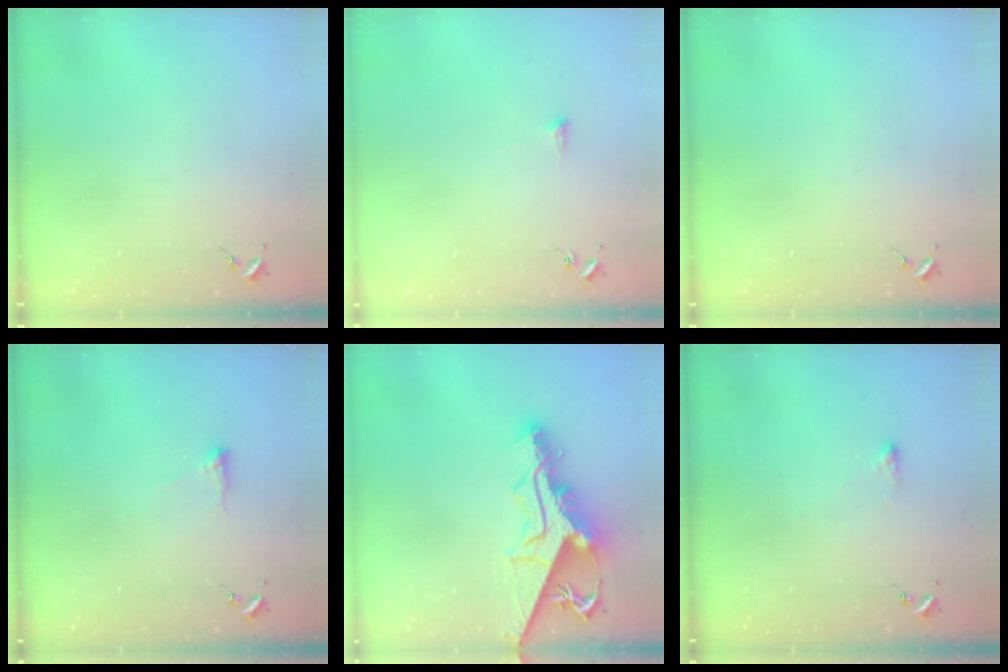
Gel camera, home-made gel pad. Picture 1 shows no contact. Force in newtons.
{"total": 2.9, "press": 2.9, "slide": 0.5}
{"total": 0.0}
{"total": 4.2, "press": 4.2, "slide": 0.7}
{"total": 15.3, "press": 15.3, "slide": 1.3}
{"total": 2.4, "press": 2.4, "slide": 0.5}